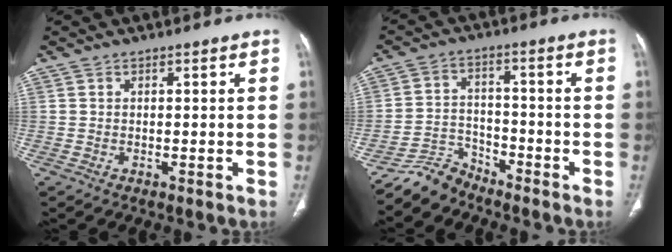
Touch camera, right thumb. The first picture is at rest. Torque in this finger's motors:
{"motor_torque": [0.14, 0.63, -0.17, -0.23, -0.01]}